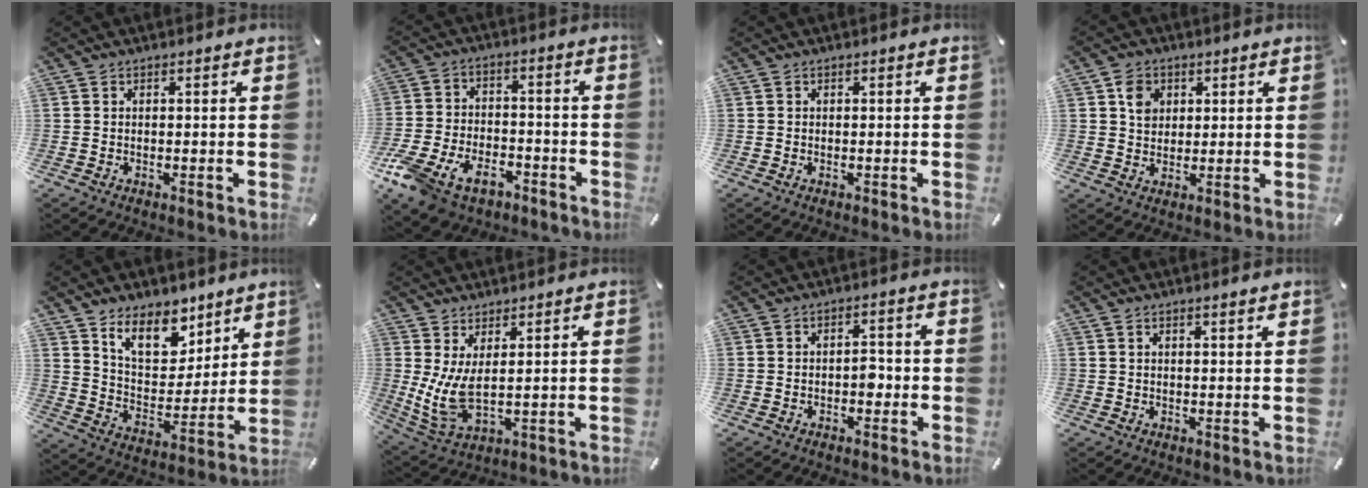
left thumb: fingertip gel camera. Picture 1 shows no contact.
{"total": 11.5, "force": [-6.9, 7.0, 5.9], "torque": [-0.127, 0.036, -0.128]}
{"total": 0.0}
{"total": 5.5, "force": [1.9, 4.7, 2.1], "torque": [-0.029, 0.001, 0.032]}
{"total": 12.9, "force": [9.7, 7.2, 4.7], "torque": [-0.075, -0.070, 0.182]}
{"total": 7.8, "force": [1.9, 3.3, 6.8], "torque": [-0.163, -0.029, 0.039]}
{"total": 2.7, "force": [-0.7, 1.7, 1.9], "torque": [-0.028, 0.004, -0.017]}
{"total": 1.3, "force": [1.1, 0.0, 0.8], "torque": [-0.016, -0.002, 0.019]}